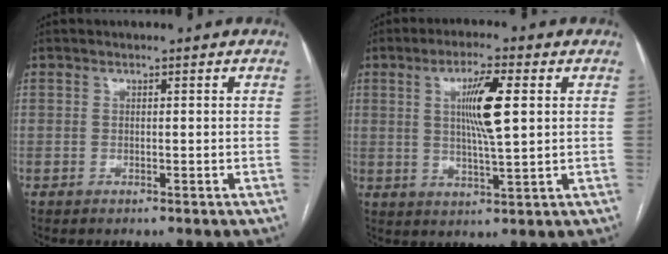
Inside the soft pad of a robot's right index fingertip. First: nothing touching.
{"total": 8.2, "force": [1.9, 0.6, 7.9], "torque": [-0.145, -0.001, 0.034]}